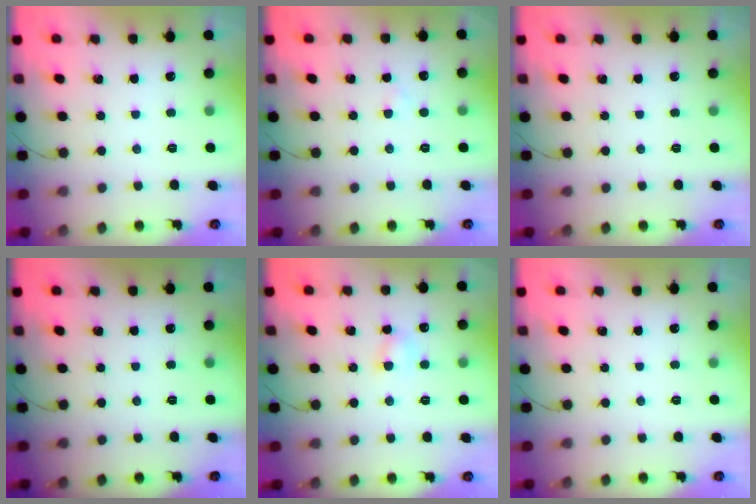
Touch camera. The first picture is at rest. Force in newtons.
{"total": 1.0, "press": 0.7, "slide": 0.6}
{"total": 0.0}
{"total": 0.0}
{"total": 4.4, "press": 4.2, "slide": 1.1}
{"total": 0.0}